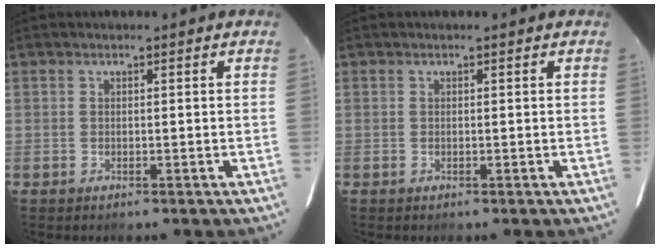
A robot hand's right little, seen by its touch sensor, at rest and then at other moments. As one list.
[{"total": 0.0}]